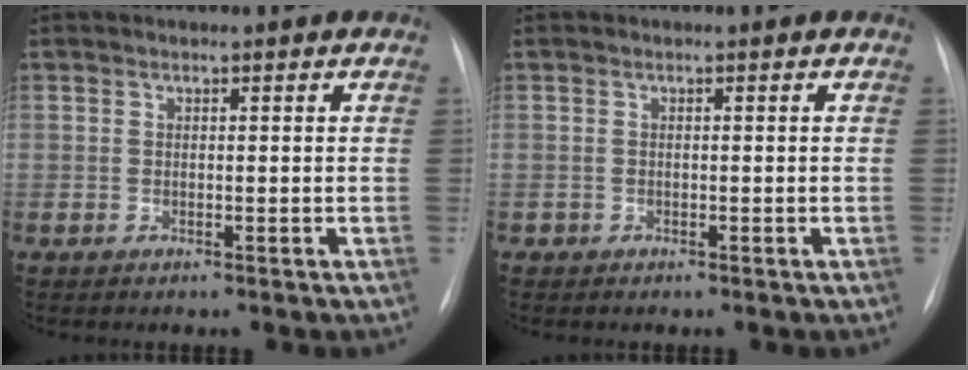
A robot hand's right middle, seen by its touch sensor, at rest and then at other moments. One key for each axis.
{"total": 0.0}